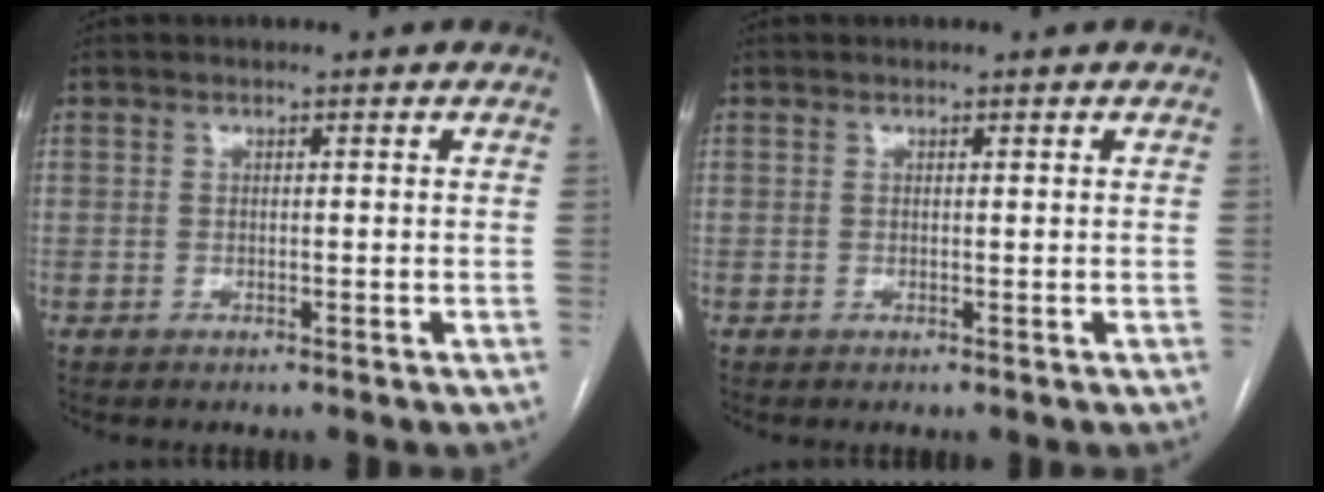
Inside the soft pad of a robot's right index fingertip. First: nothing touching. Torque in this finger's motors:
{"motor_torque": [0.19, 0.13, 0.08, 0.01]}